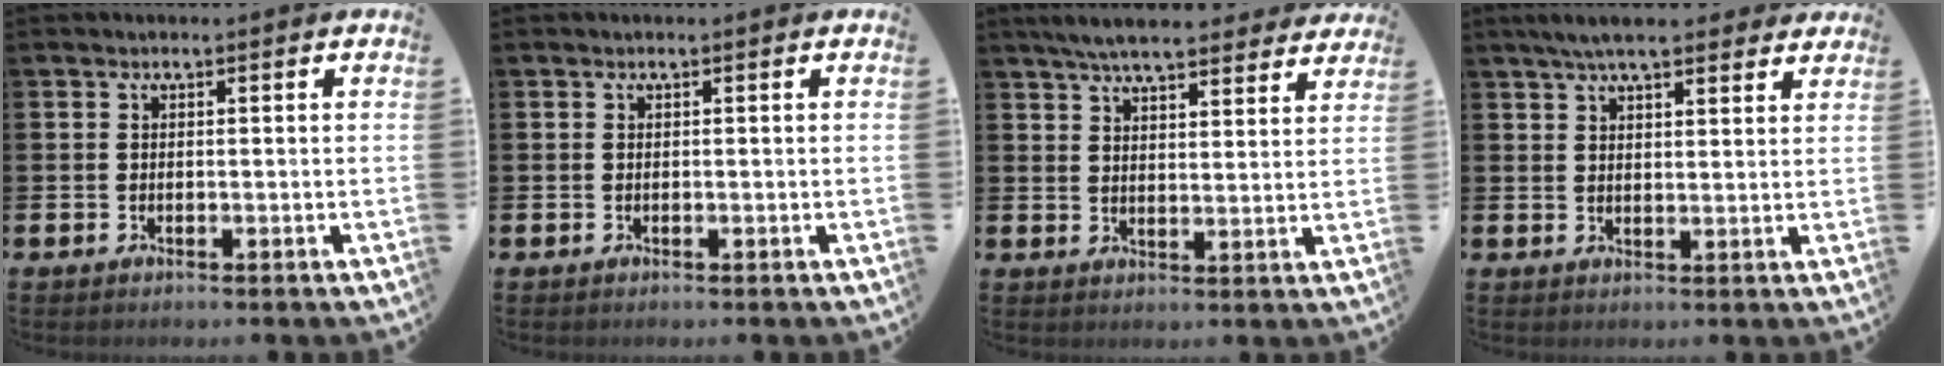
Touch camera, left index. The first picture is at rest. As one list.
[{"total": 0.0}, {"total": 6.7, "force": [6.3, 1.1, 2.0], "torque": [-0.048, -0.028, 0.112]}, {"total": 5.5, "force": [4.8, 1.2, 2.3], "torque": [-0.055, -0.009, 0.088]}]